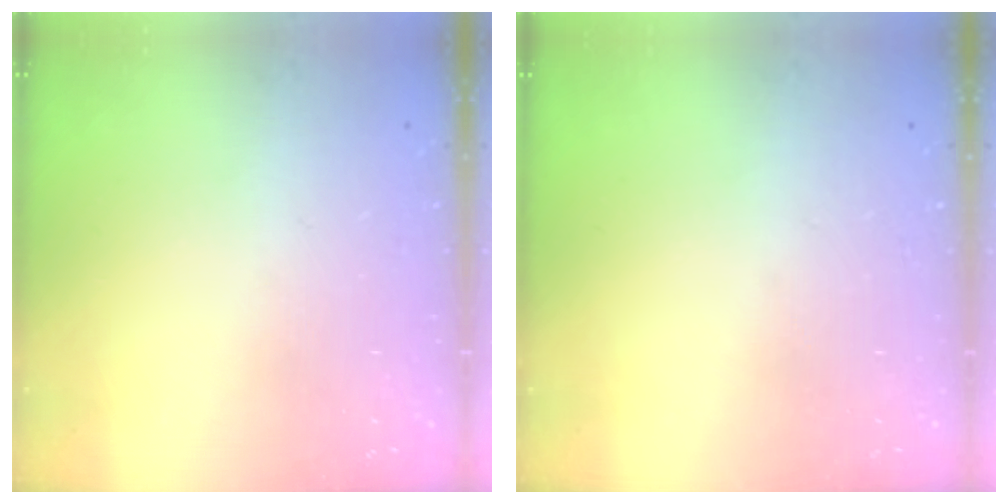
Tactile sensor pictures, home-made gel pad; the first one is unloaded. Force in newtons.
{"total": 0.0}